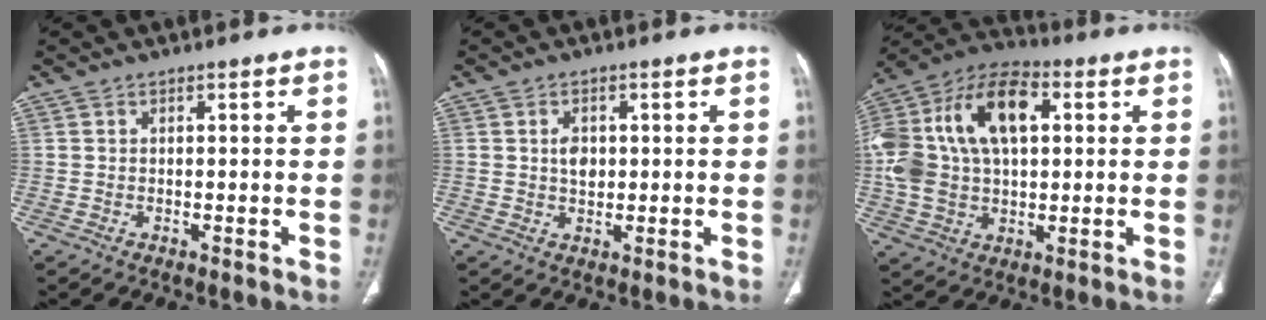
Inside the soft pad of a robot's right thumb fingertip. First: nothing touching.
{"total": 3.2, "force": [0.5, 2.3, 2.2], "torque": [-0.025, -0.001, 0.009]}
{"total": 22.4, "force": [4.3, 13.5, 17.4], "torque": [-0.333, 0.025, 0.067]}